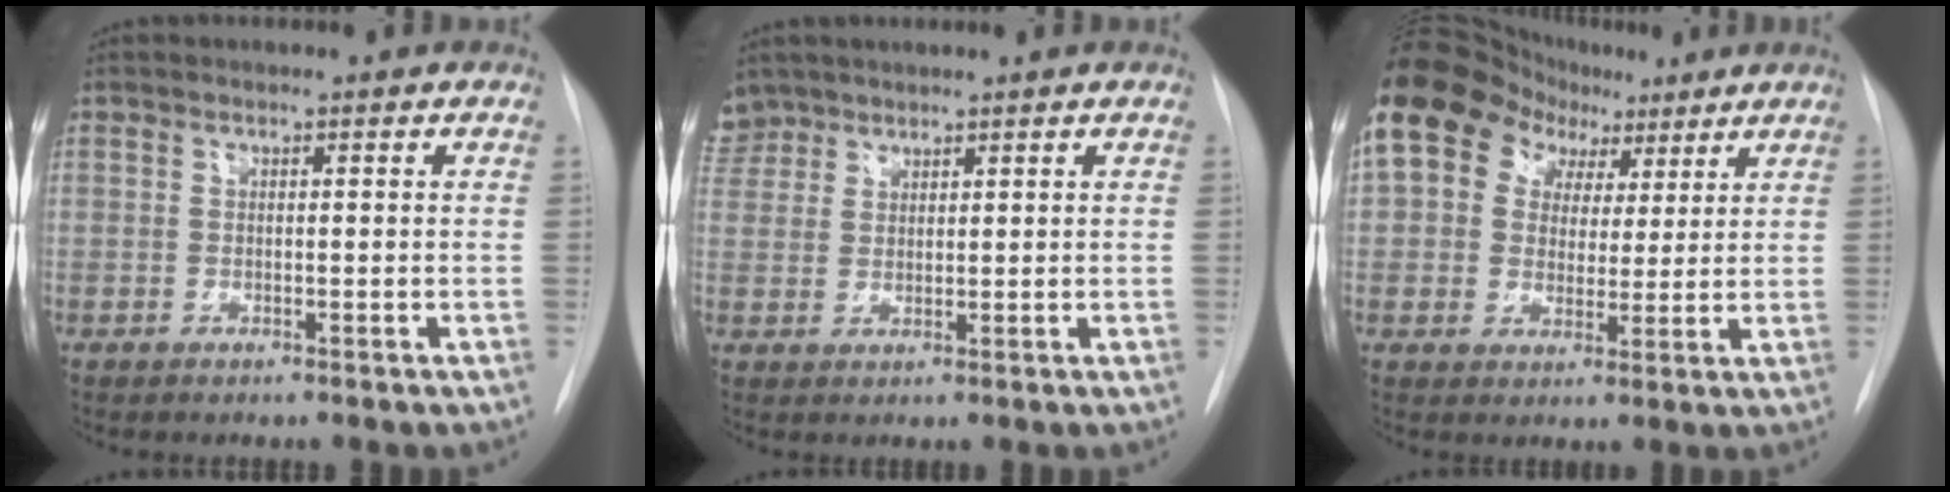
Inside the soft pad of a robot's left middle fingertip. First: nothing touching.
{"total": 3.8, "force": [3.2, 2.1, -0.3], "torque": [0.009, 0.009, 0.065]}
{"total": 13.6, "force": [7.1, 10.2, 5.6], "torque": [-0.093, 0.063, 0.121]}